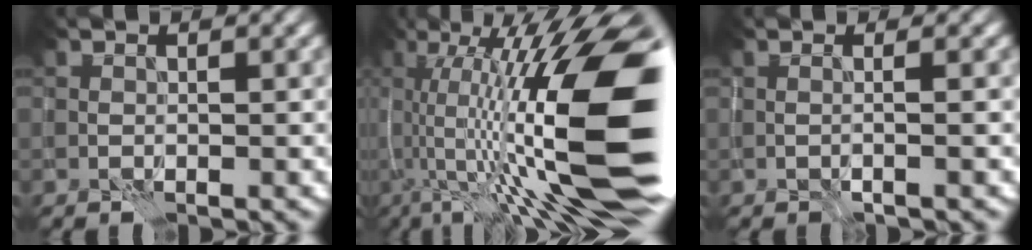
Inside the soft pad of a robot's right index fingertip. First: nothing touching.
{"total": 18.1, "force": [0.7, 5.4, 17.3], "torque": [-0.264, 0.033, 0.009]}
{"total": 1.6, "force": [-0.1, 0.5, 1.5], "torque": [-0.015, -0.001, -0.015]}